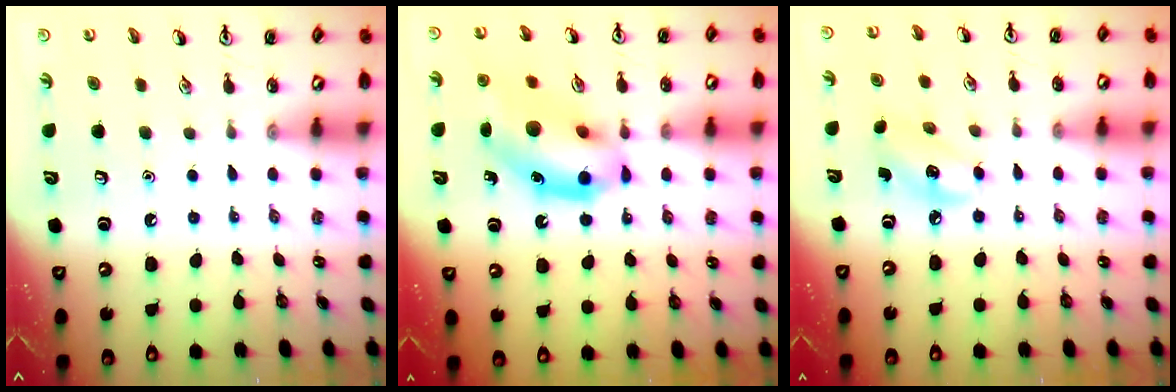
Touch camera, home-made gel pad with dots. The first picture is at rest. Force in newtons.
{"total": 14.4, "press": 14.2, "slide": 2.2}
{"total": 5.4, "press": 5.3, "slide": 0.8}